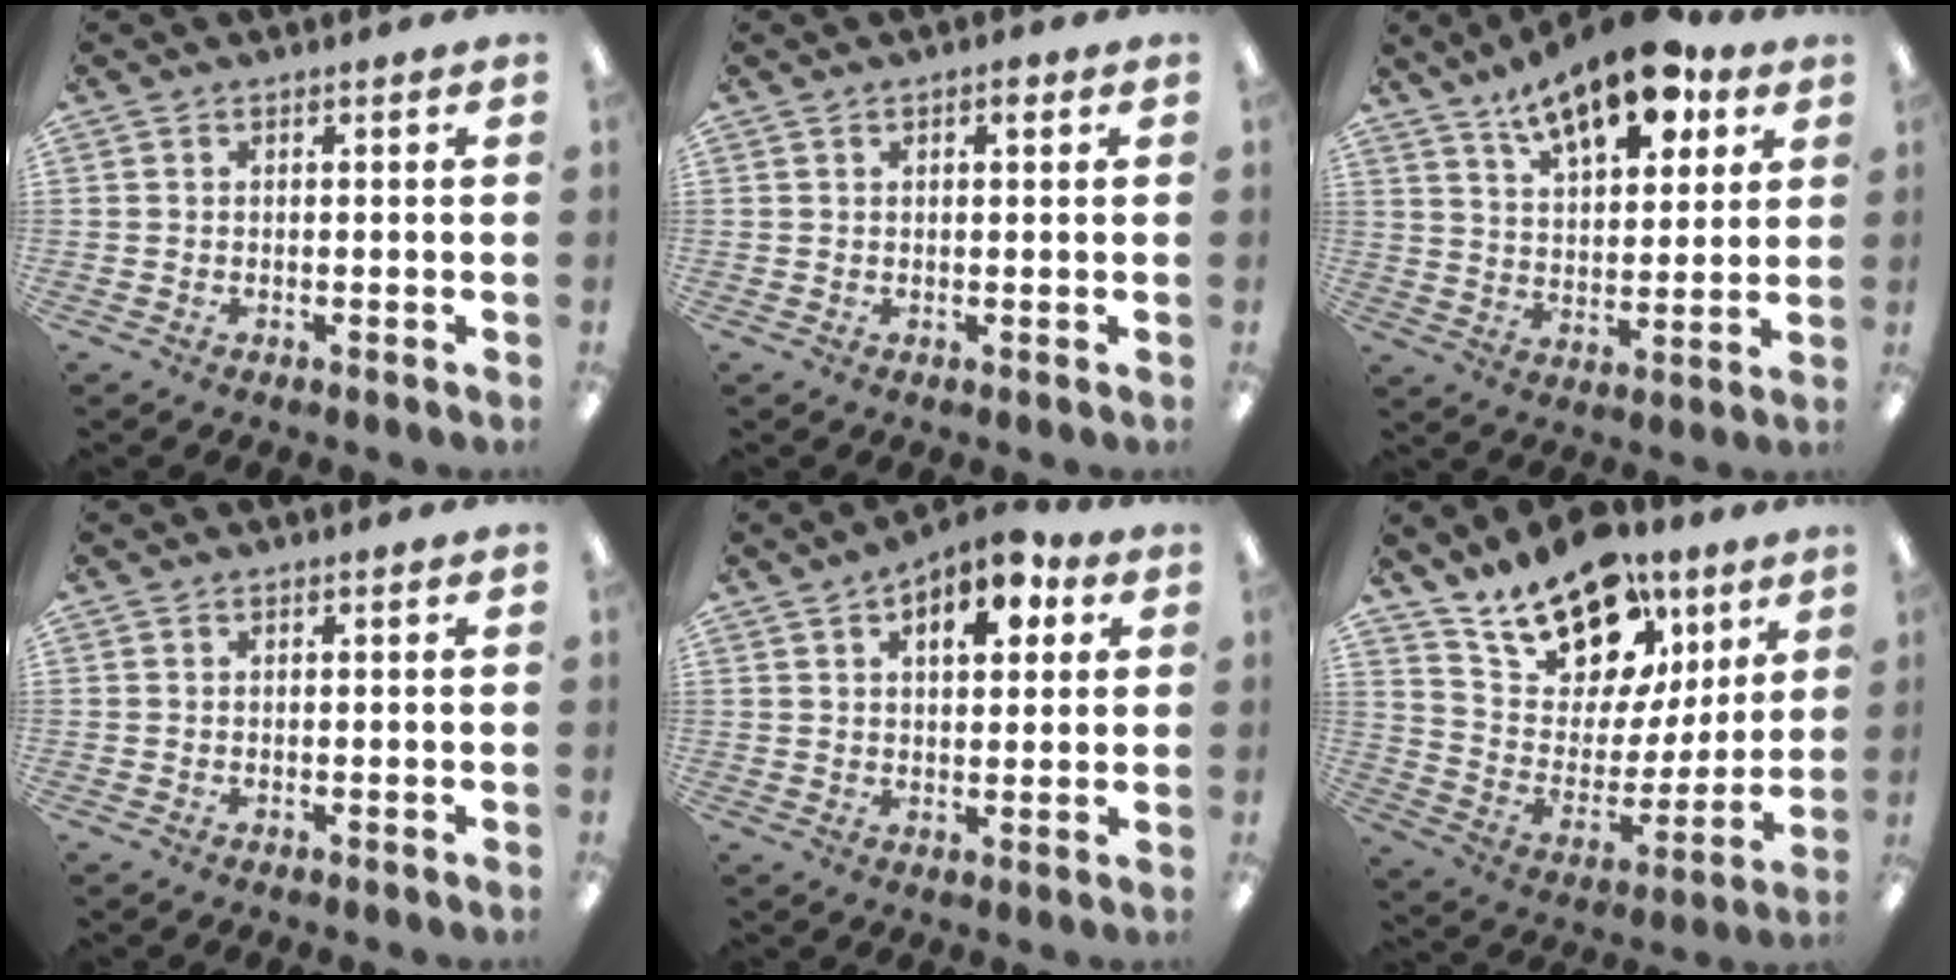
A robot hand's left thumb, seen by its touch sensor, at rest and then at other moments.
{"total": 2.0, "force": [1.0, 0.8, 1.5], "torque": [-0.015, -0.002, 0.013]}
{"total": 16.5, "force": [10.7, 7.0, 10.5], "torque": [-0.159, -0.048, 0.178]}
{"total": 0.0}
{"total": 9.4, "force": [4.4, 5.1, 6.5], "torque": [-0.077, -0.014, 0.070]}
{"total": 18.2, "force": [14.3, 9.1, 6.8], "torque": [-0.129, -0.095, 0.259]}